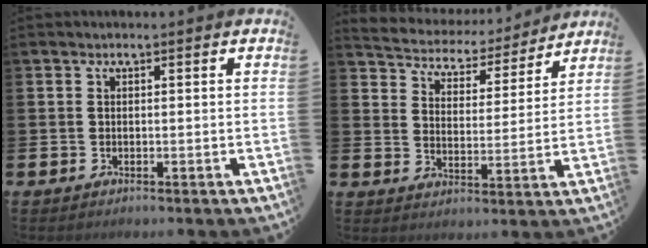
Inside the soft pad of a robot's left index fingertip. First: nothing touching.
{"total": 4.7, "force": [4.5, 1.6, 0.0], "torque": [-0.036, -0.040, 0.074]}